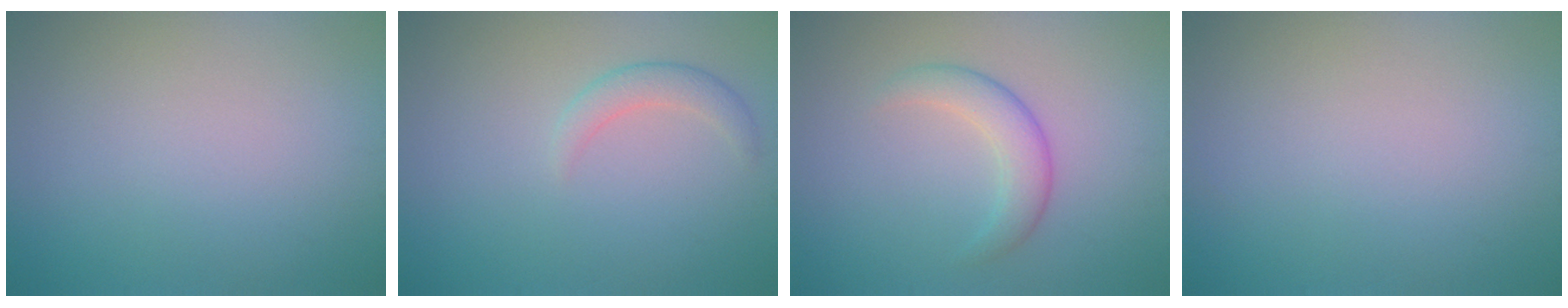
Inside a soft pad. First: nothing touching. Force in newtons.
{"total": 1.8, "press": 1.8, "slide": 0.1}
{"total": 2.8, "press": 2.8, "slide": 0.1}
{"total": 0.0}